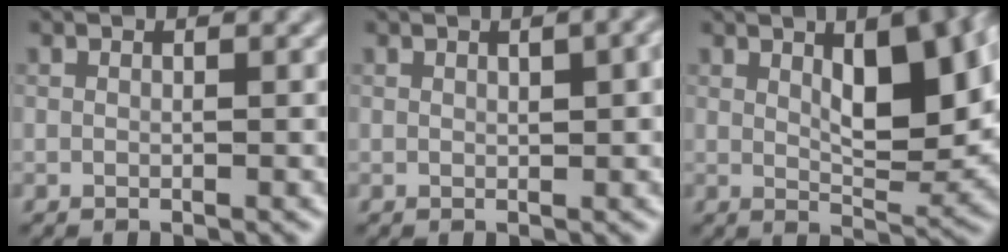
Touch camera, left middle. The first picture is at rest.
{"total": 2.6, "force": [0.8, 0.7, 2.4], "torque": [-0.033, 0.007, 0.014]}
{"total": 8.9, "force": [2.4, 3.4, 7.8], "torque": [-0.116, 0.006, 0.040]}